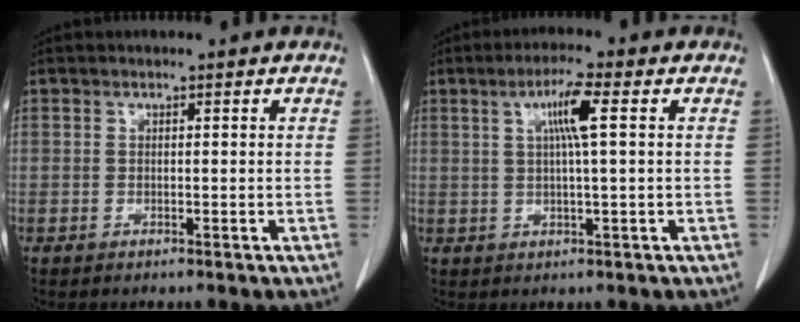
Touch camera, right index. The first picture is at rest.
{"total": 5.9, "force": [1.6, 0.4, 5.7], "torque": [-0.104, 0.005, 0.030]}